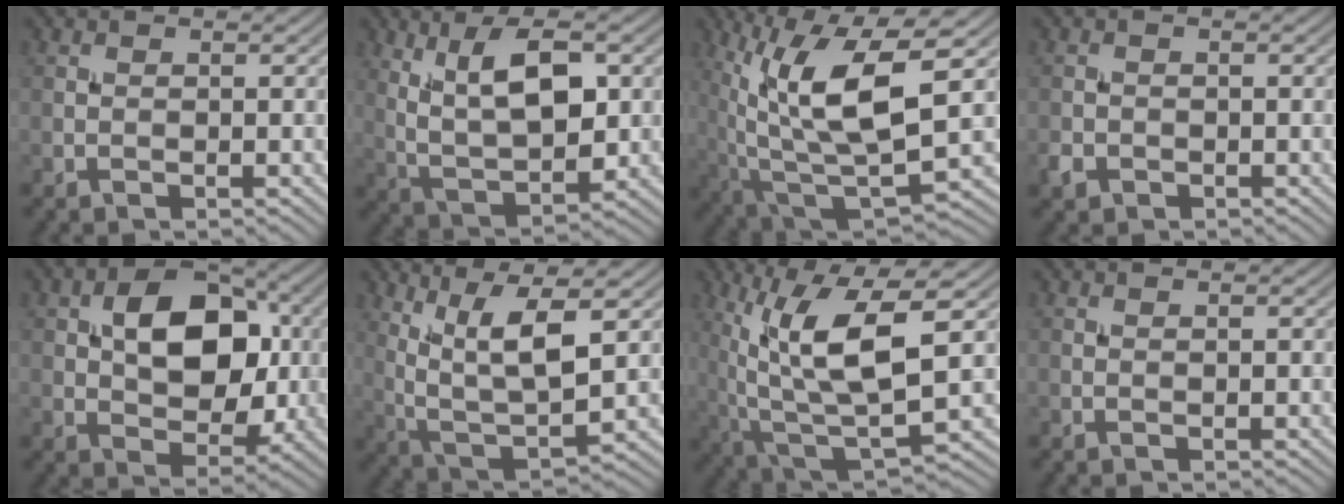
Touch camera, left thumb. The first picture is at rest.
{"total": 10.3, "force": [3.4, 4.6, 8.6], "torque": [-0.166, 0.000, 0.064]}
{"total": 14.7, "force": [3.7, 5.2, 13.3], "torque": [-0.267, -0.003, 0.075]}
{"total": 1.4, "force": [-0.8, 1.1, 0.4], "torque": [-0.009, -0.003, -0.020]}
{"total": 10.9, "force": [1.6, 7.3, 8.0], "torque": [-0.127, 0.009, 0.021]}
{"total": 10.3, "force": [4.0, 3.4, 8.8], "torque": [-0.194, 0.000, 0.084]}
{"total": 13.1, "force": [3.0, 4.4, 12.0], "torque": [-0.243, 0.002, 0.064]}
{"total": 0.0}